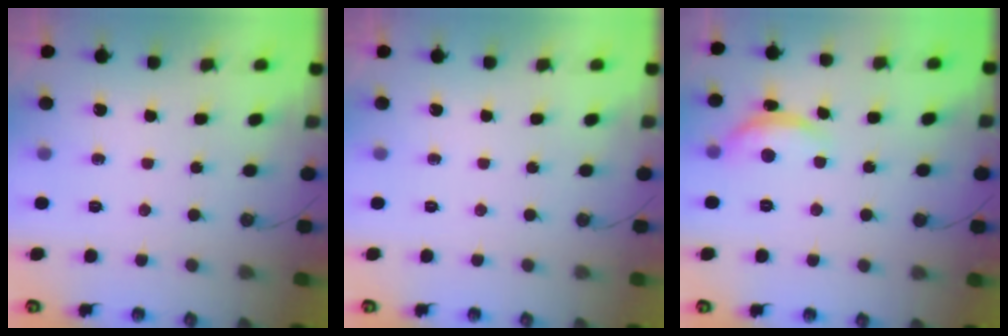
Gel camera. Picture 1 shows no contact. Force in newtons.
{"total": 0.0}
{"total": 4.4, "press": 4.4, "slide": 0.5}